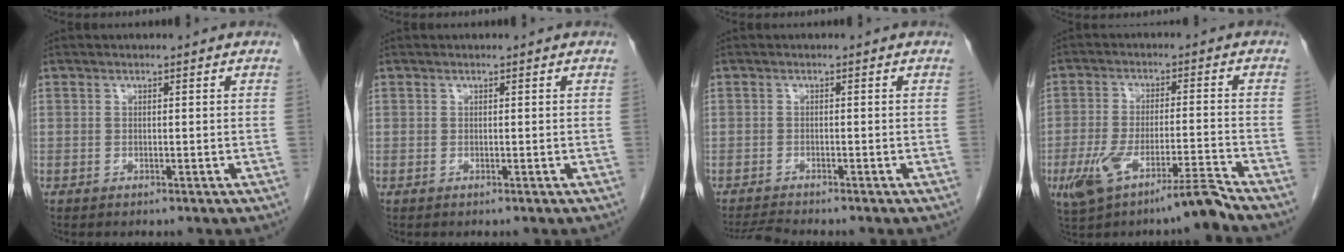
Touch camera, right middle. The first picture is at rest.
{"total": 0.0}
{"total": 2.8, "force": [-2.7, -0.5, 0.6], "torque": [-0.018, -0.017, -0.048]}
{"total": 8.6, "force": [-5.8, 0.5, 6.3], "torque": [-0.127, 0.000, -0.101]}